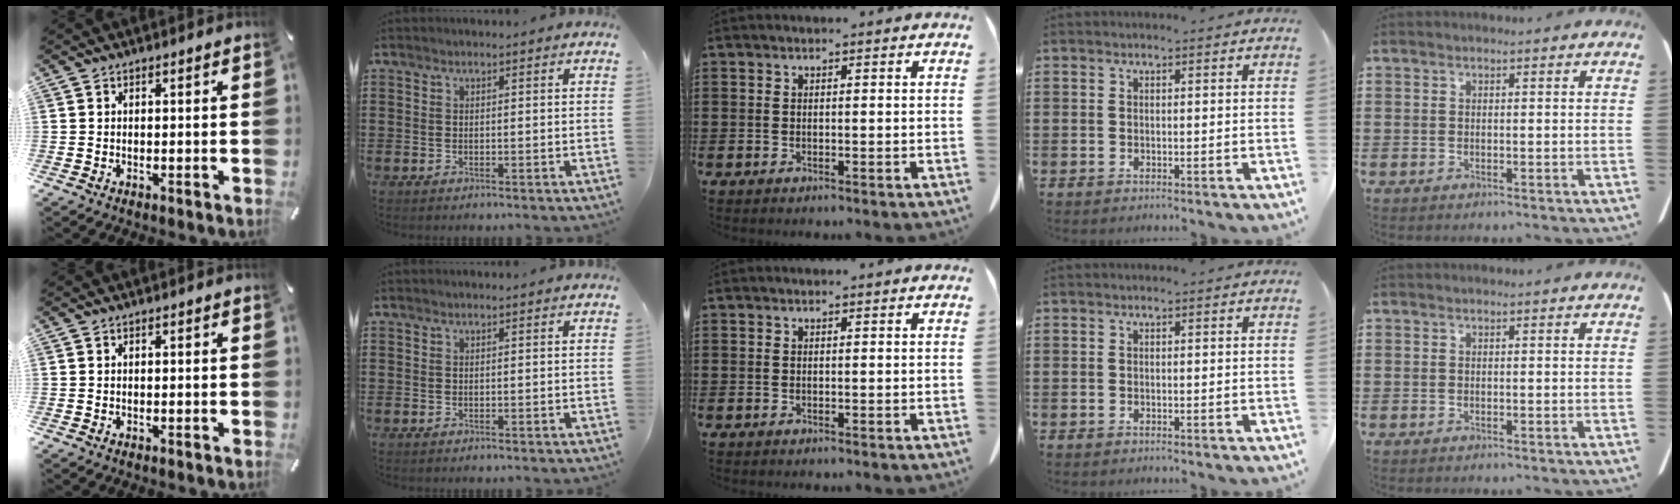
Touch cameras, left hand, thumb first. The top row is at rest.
{}